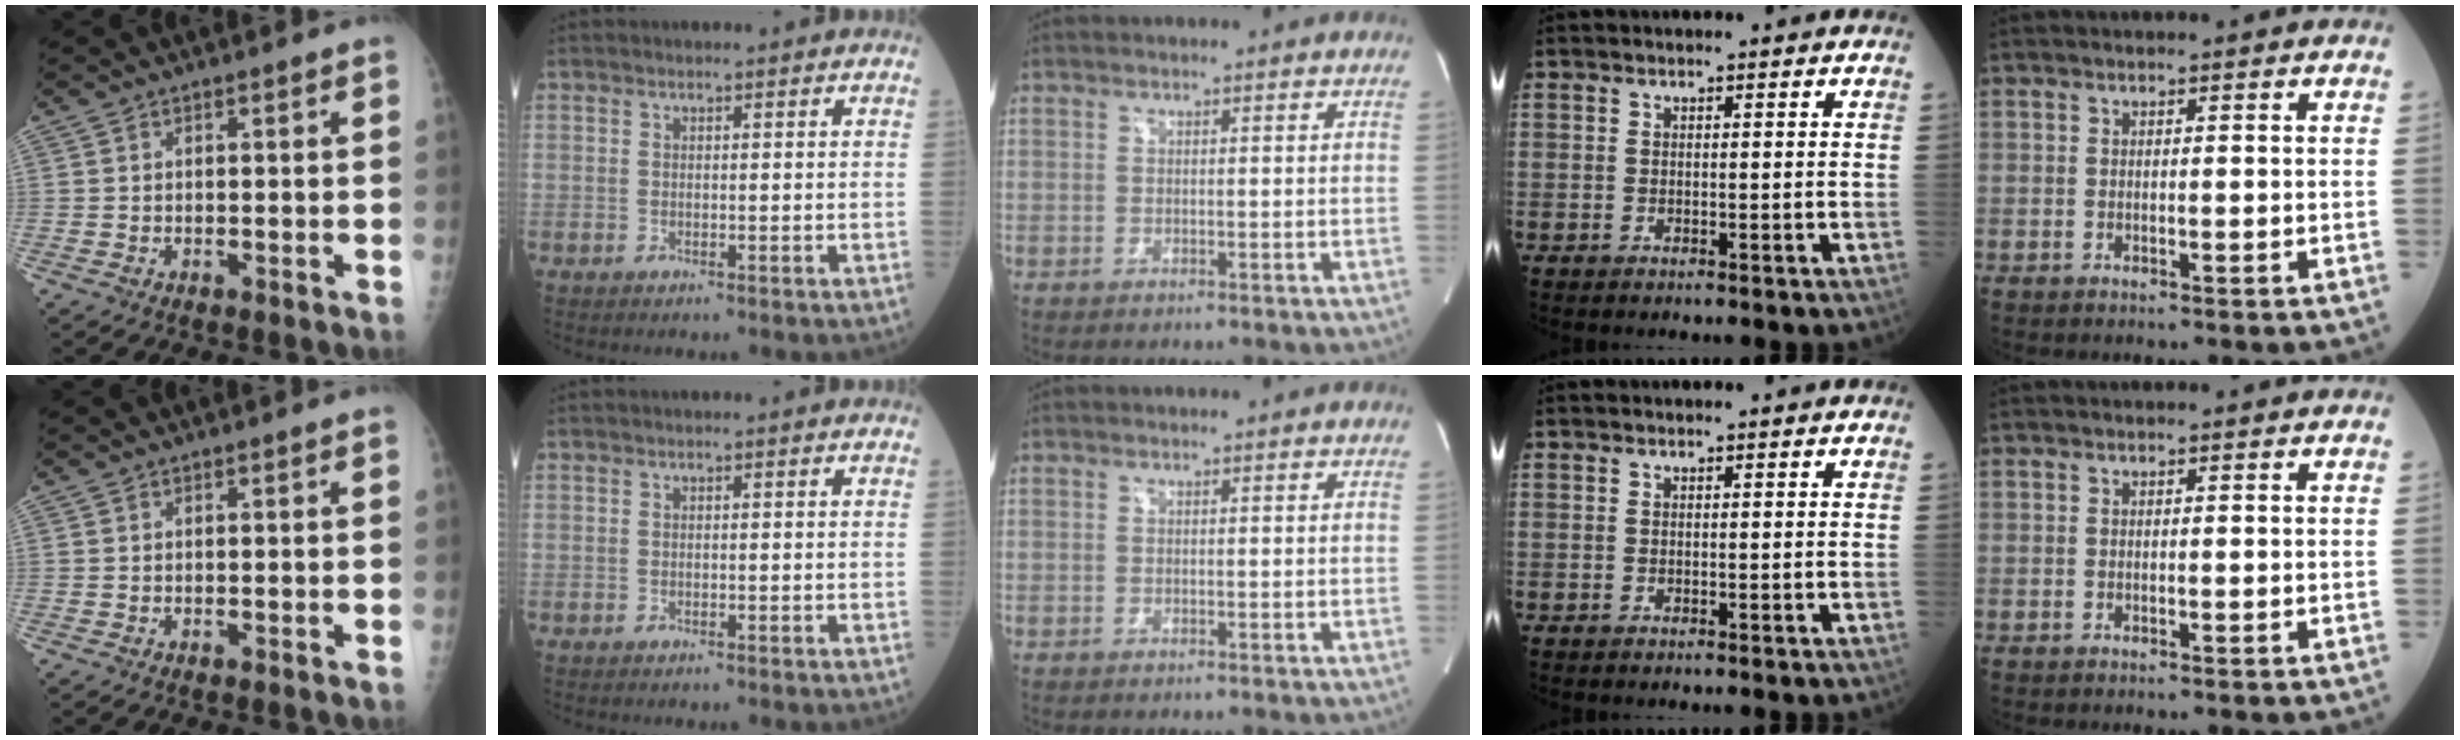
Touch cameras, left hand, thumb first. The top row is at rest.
{}